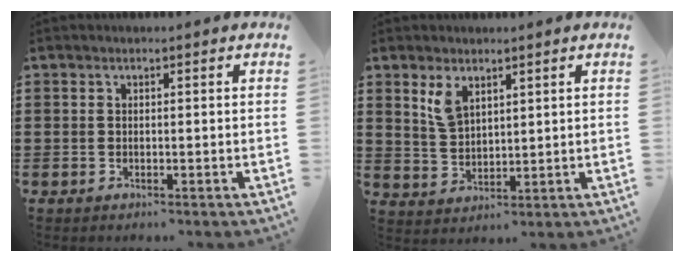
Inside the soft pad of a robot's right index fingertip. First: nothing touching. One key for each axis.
{"total": 4.3, "fx": 2.6, "fy": 2.3, "fz": 2.5, "tx": -0.057, "ty": 0.006, "tz": 0.048}